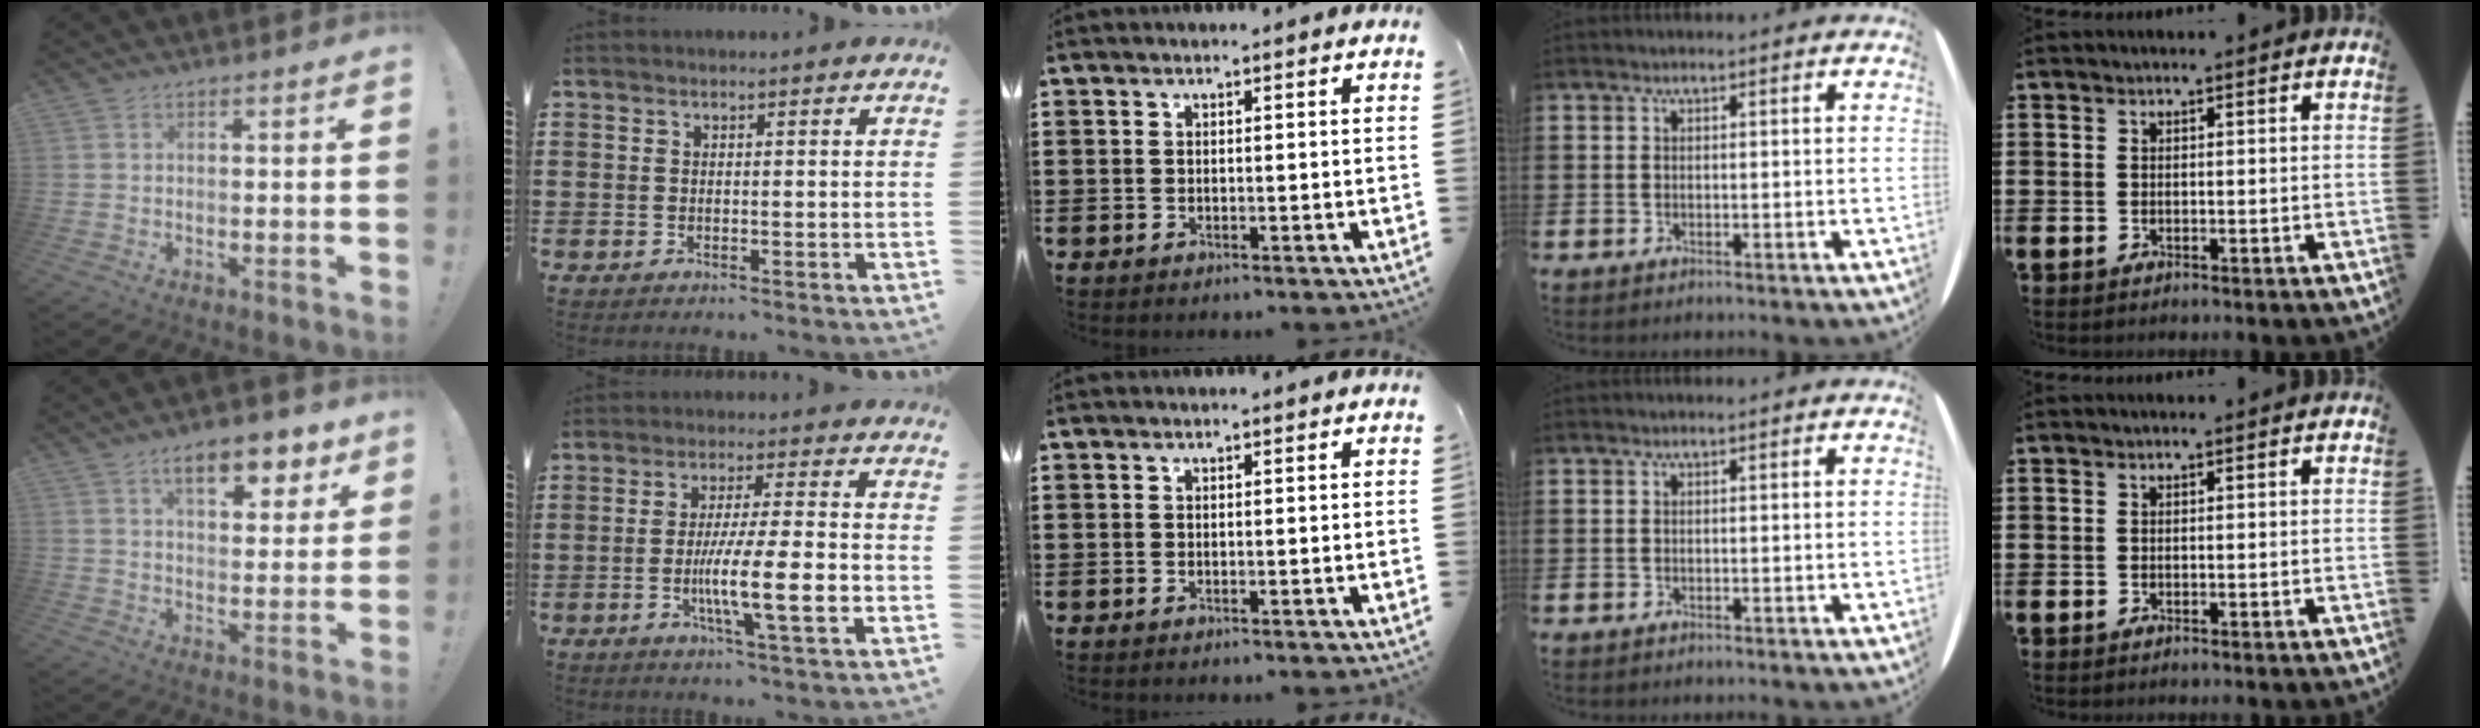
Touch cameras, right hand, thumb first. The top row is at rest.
{"thumb": {"total": 11.3, "force": [6.4, 4.5, 8.2], "torque": [-0.113, -0.028, 0.109]}, "index": {"total": 11.3, "force": [-2.9, 1.5, 10.8], "torque": [-0.204, -0.014, -0.052]}}